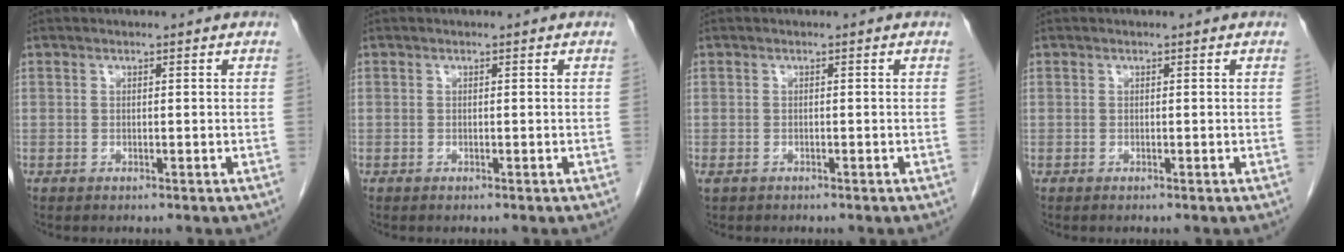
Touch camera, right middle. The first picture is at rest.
{"total": 0.0}
{"total": 1.3, "force": [-0.9, 0.7, 0.6], "torque": [-0.011, -0.002, -0.008]}
{"total": 0.0}